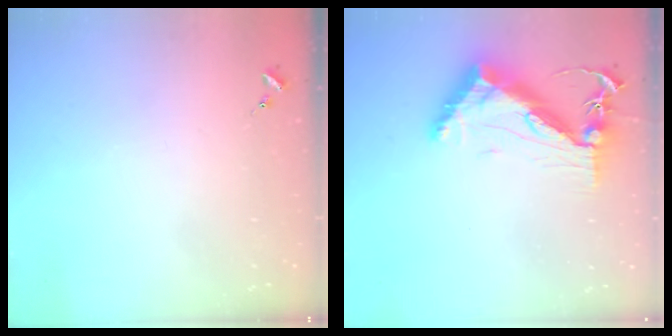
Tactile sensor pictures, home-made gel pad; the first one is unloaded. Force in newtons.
{"total": 13.5, "press": 13.4, "slide": 1.2}